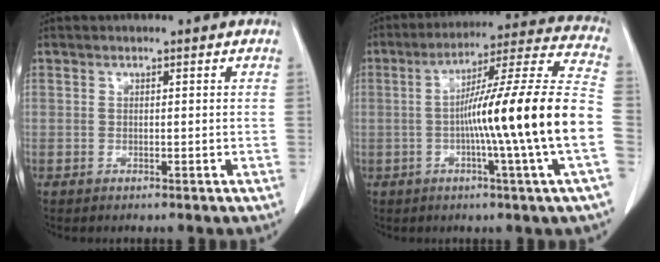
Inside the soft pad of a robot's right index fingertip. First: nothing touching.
{"total": 19.5, "force": [-3.3, -1.9, 19.1], "torque": [-0.277, 0.009, -0.066]}